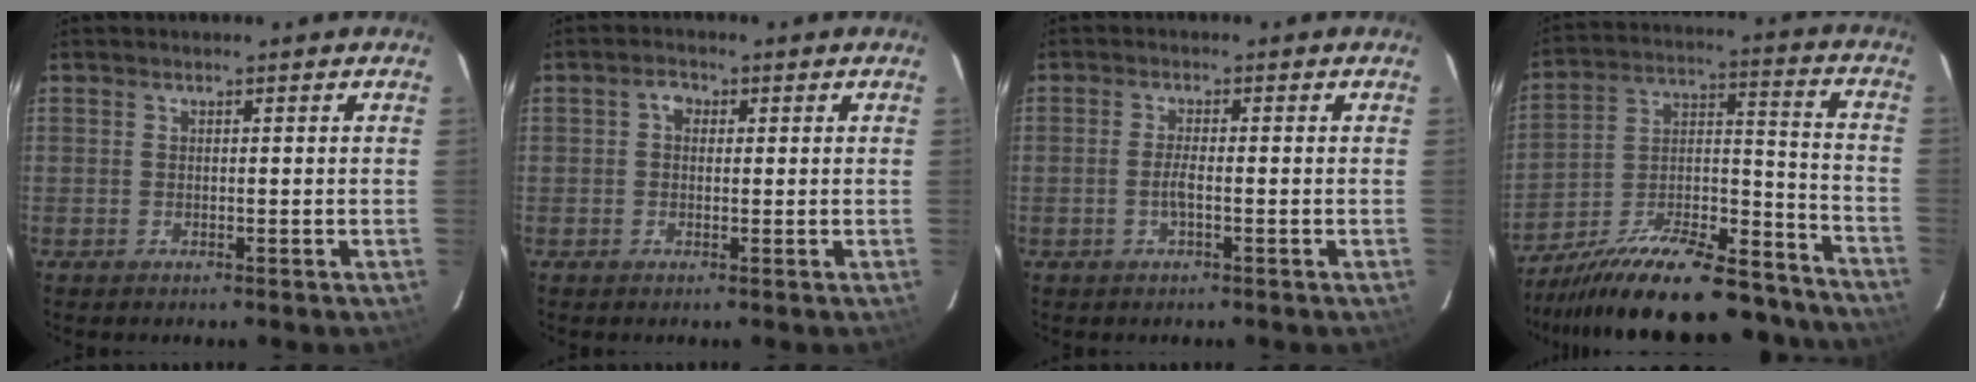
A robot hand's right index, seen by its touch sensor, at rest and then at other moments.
{"total": 2.2, "force": [0.3, 1.8, 1.1], "torque": [-0.018, 0.010, 0.003]}
{"total": 2.4, "force": [-0.7, 0.3, 2.2], "torque": [-0.045, 0.002, -0.015]}
{"total": 29.5, "force": [-24.0, 8.8, 14.6], "torque": [-0.245, 0.008, -0.345]}